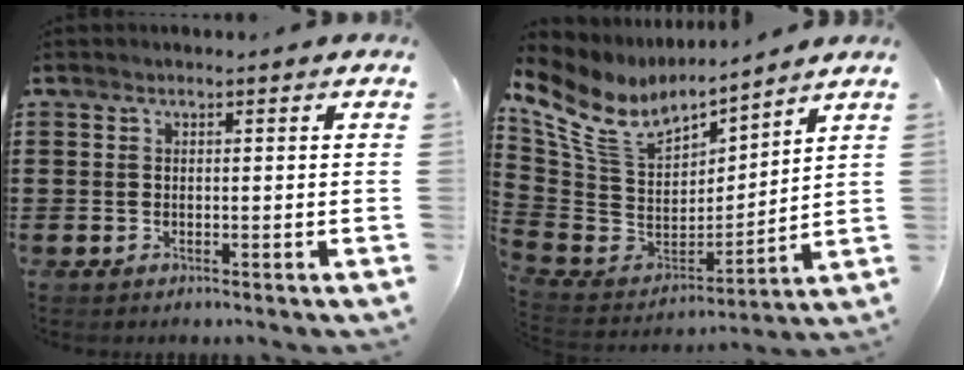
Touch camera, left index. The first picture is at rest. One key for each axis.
{"total": 10.7, "fx": 7.1, "fy": 5.8, "fz": 5.5, "tx": -0.157, "ty": -0.039, "tz": 0.127}